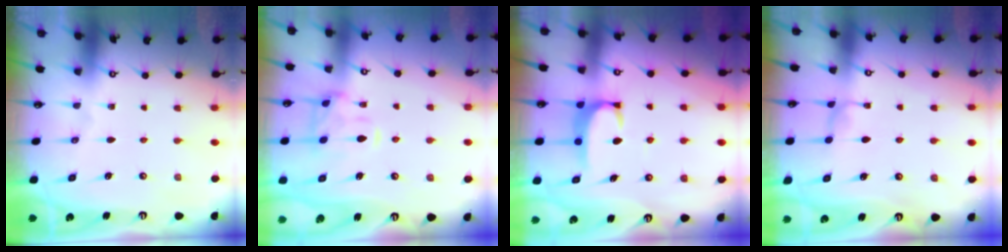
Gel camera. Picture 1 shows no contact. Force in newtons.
{"total": 4.5, "press": 4.3, "slide": 1.4}
{"total": 2.0, "press": 1.9, "slide": 0.5}
{"total": 0.8, "press": 0.0, "slide": 0.8}